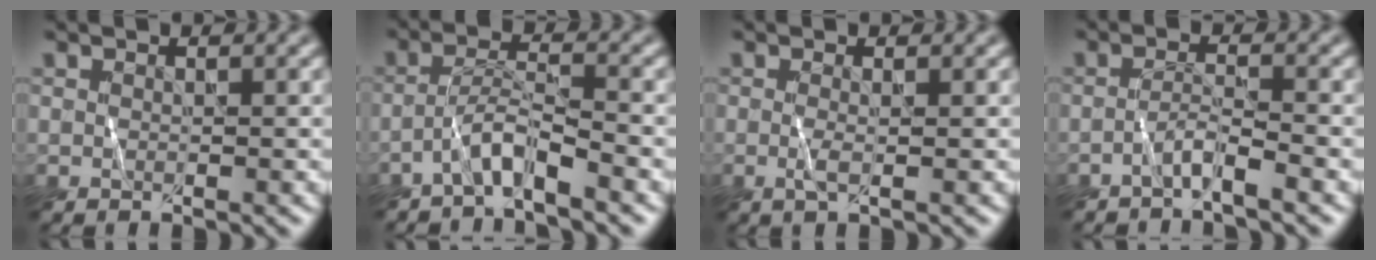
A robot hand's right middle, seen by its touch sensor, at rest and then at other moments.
{"total": 3.0, "force": [-2.3, 0.2, 1.9], "torque": [-0.034, 0.014, -0.051]}
{"total": 0.8, "force": [-0.2, 0.1, 0.8], "torque": [-0.024, 0.000, -0.004]}
{"total": 2.0, "force": [-1.4, 0.0, 1.4], "torque": [-0.023, 0.008, -0.035]}